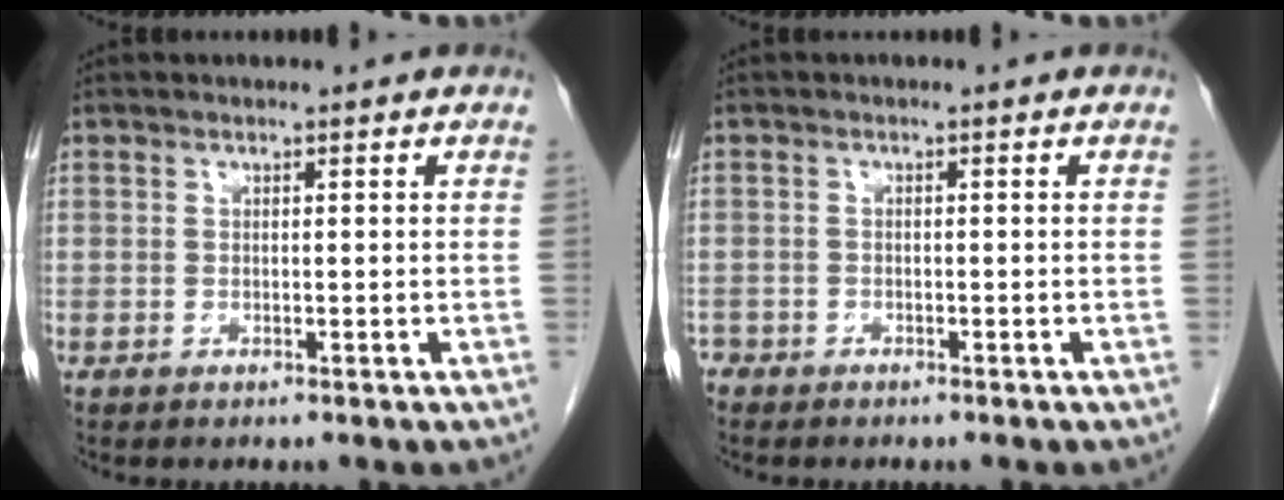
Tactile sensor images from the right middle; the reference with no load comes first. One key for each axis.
{"total": 2.0, "fx": -1.7, "fy": 1.1, "fz": 0.2, "tx": -0.008, "ty": 0.000, "tz": -0.031}